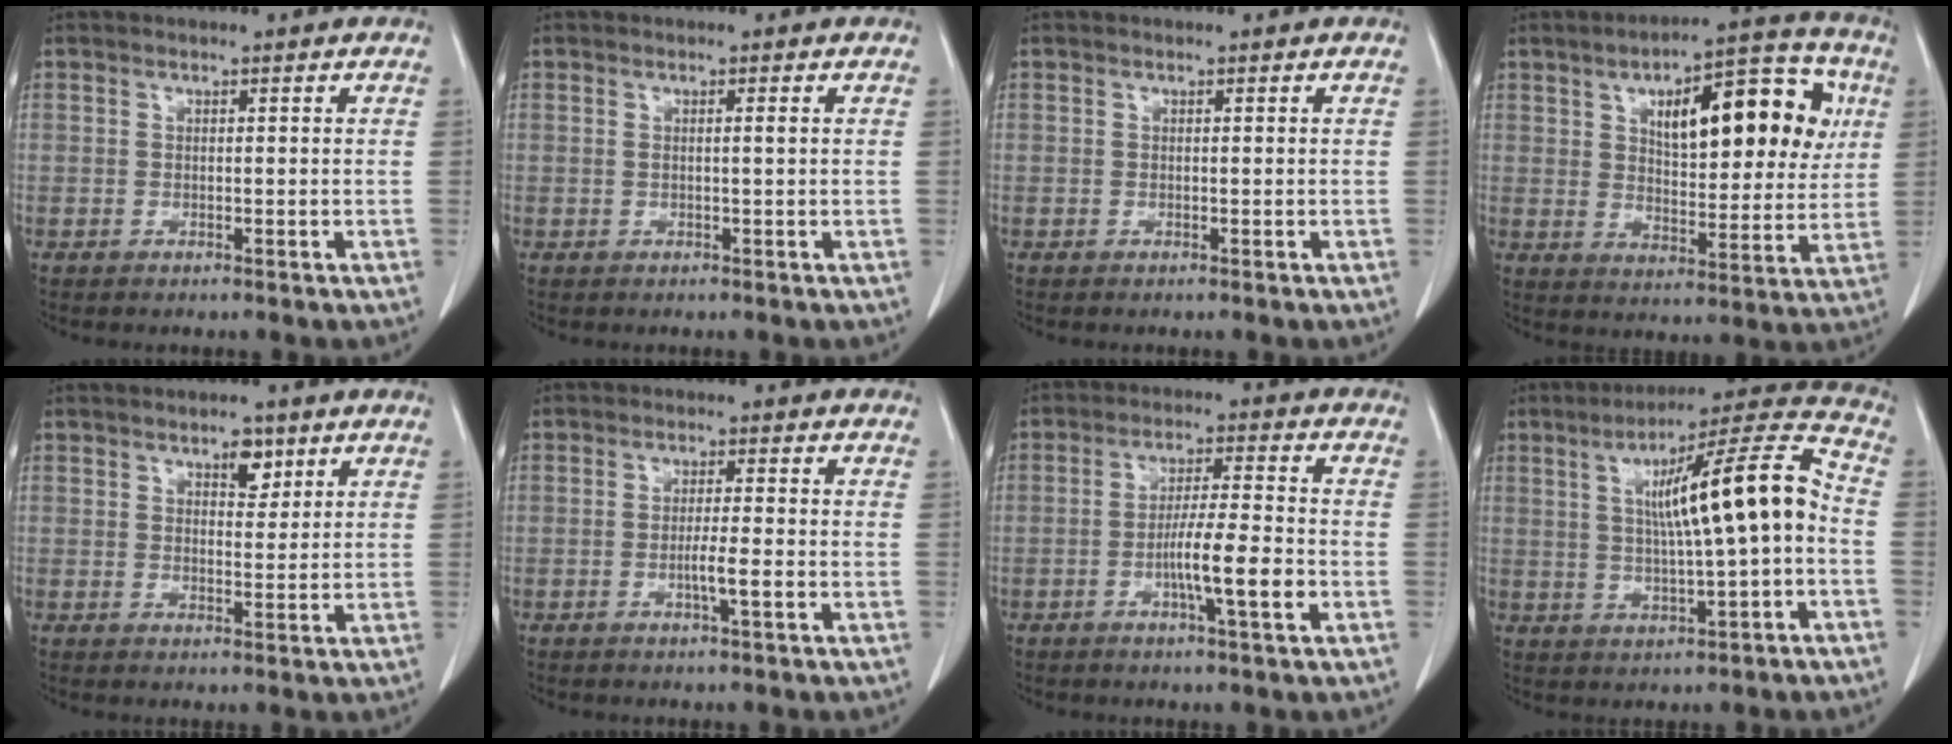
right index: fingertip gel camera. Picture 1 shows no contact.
{"total": 0.8, "force": [0.2, -0.2, 0.7], "torque": [-0.012, 0.003, 0.005]}
{"total": 0.0}
{"total": 18.2, "force": [5.9, 7.1, 15.7], "torque": [-0.219, 0.032, 0.086]}
{"total": 3.4, "force": [2.0, 1.6, 2.1], "torque": [-0.030, -0.001, 0.032]}
{"total": 3.3, "force": [-1.0, -0.3, 3.1], "torque": [-0.054, -0.002, -0.016]}
{"total": 8.1, "force": [-2.5, -0.1, 7.7], "torque": [-0.130, -0.003, -0.045]}
{"total": 14.5, "force": [0.7, 1.1, 14.5], "torque": [-0.225, 0.027, 0.008]}